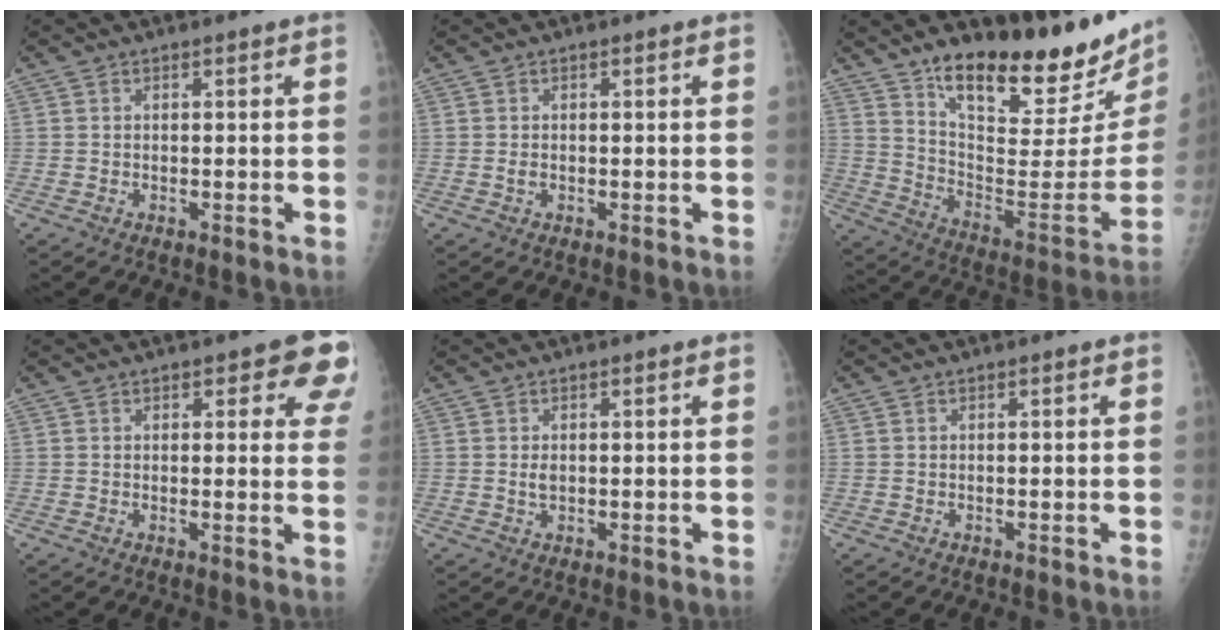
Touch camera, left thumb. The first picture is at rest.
{"total": 0.9, "force": [-0.1, 0.6, 0.8], "torque": [-0.013, 0.002, 0.000]}
{"total": 26.6, "force": [19.2, 7.8, 16.7], "torque": [-0.213, -0.105, 0.294]}
{"total": 8.0, "force": [4.4, 3.4, 5.8], "torque": [-0.027, -0.015, 0.042]}
{"total": 1.5, "force": [0.2, 0.9, 1.2], "torque": [-0.017, -0.001, 0.005]}
{"total": 0.0}